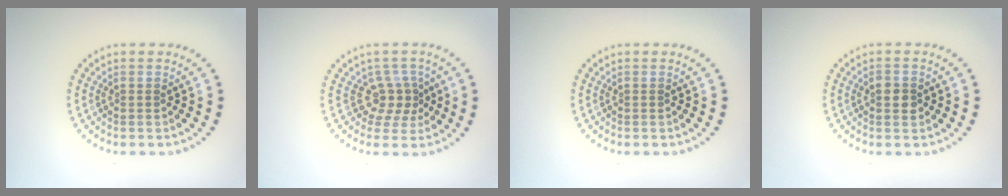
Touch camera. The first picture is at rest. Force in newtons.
{"total": 2.6, "press": 1.8, "slide": 1.8}
{"total": 0.0}
{"total": 2.2, "press": 2.2, "slide": 0.1}